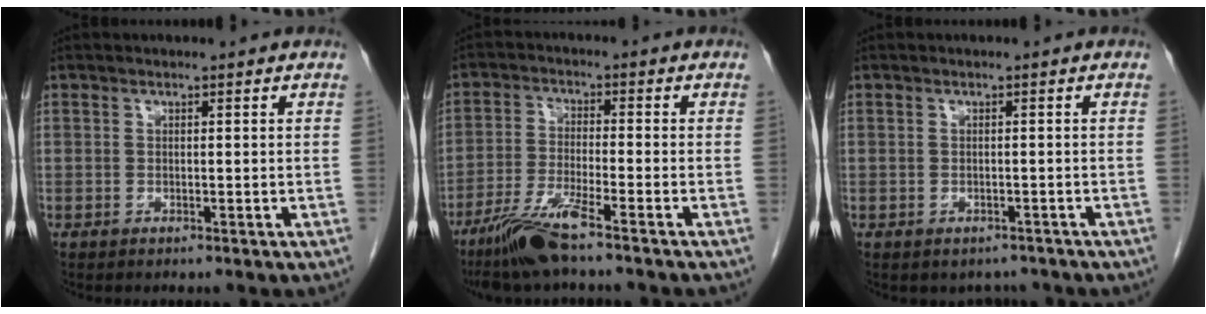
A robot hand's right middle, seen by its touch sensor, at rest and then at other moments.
{"total": 7.8, "force": [-5.8, -0.3, 5.2], "torque": [-0.109, -0.025, -0.115]}
{"total": 2.4, "force": [-2.0, 1.4, 0.2], "torque": [-0.001, 0.004, -0.025]}